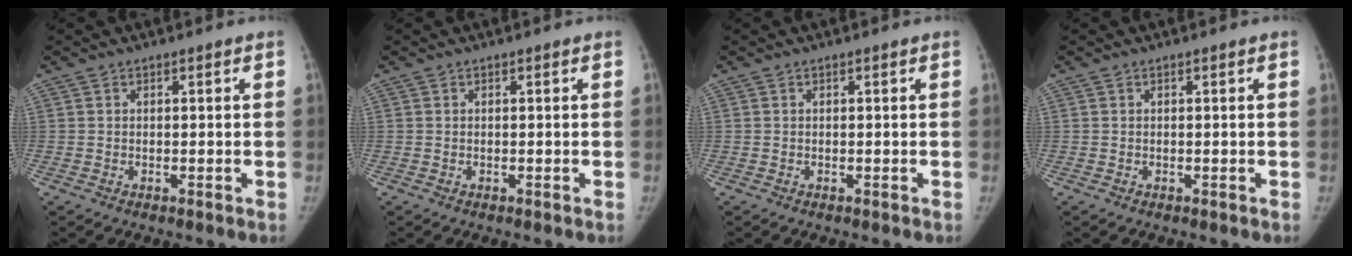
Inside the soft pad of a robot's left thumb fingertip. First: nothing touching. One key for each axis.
{"total": 0.0}
{"total": 0.0}
{"total": 0.0}